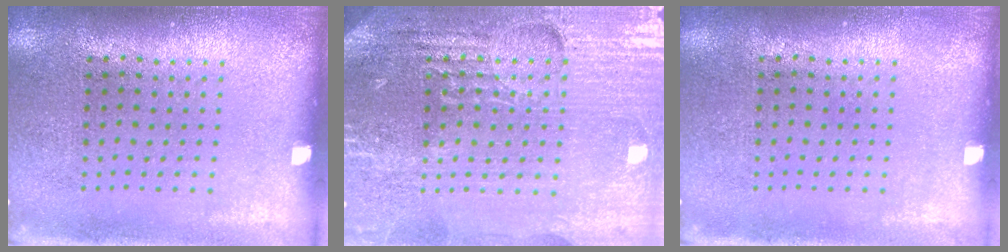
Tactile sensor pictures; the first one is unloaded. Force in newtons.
{"total": 4.9, "press": 4.6, "slide": 1.8}
{"total": 0.0}